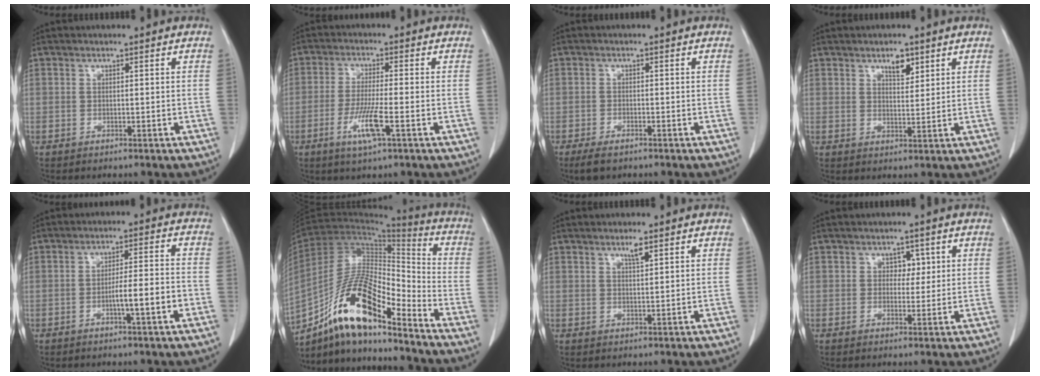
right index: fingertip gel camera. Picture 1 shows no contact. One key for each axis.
{"total": 6.5, "fx": -2.6, "fy": 0.2, "fz": 6.0, "tx": -0.119, "ty": -0.014, "tz": -0.049}
{"total": 3.1, "fx": -2.3, "fy": 1.1, "fz": 1.9, "tx": -0.039, "ty": -0.006, "tz": -0.036}
{"total": 3.2, "fx": 2.1, "fy": 1.4, "fz": 2.1, "tx": -0.032, "ty": -0.003, "tz": 0.036}
{"total": 6.3, "fx": -2.3, "fy": 0.1, "fz": 5.8, "tx": -0.093, "ty": 0.006, "tz": -0.035}
{"total": 17.9, "fx": -12.3, "fy": 3.6, "fz": 12.5, "tx": -0.235, "ty": 0.007, "tz": -0.220}
{"total": 1.8, "fx": 1.2, "fy": 0.0, "fz": 1.3, "tx": -0.026, "ty": -0.002, "tz": 0.022}
{"total": 1.9, "fx": 0.7, "fy": 1.4, "fz": 1.1, "tx": -0.007, "ty": -0.001, "tz": 0.007}